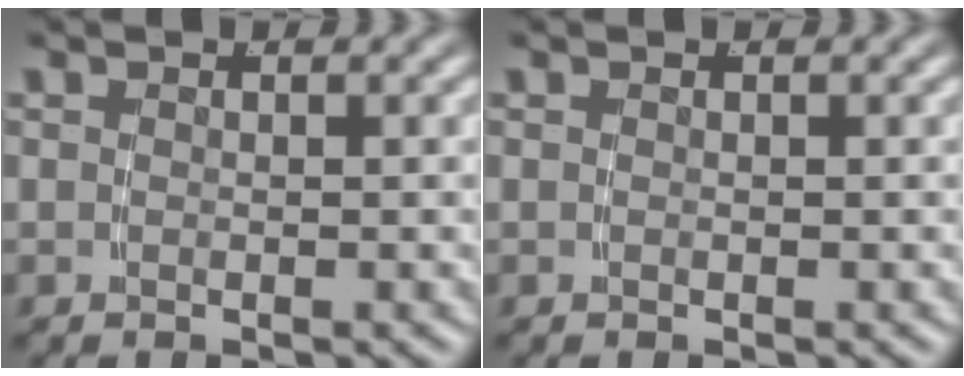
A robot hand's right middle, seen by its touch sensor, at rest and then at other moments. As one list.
[{"total": 0.0}]